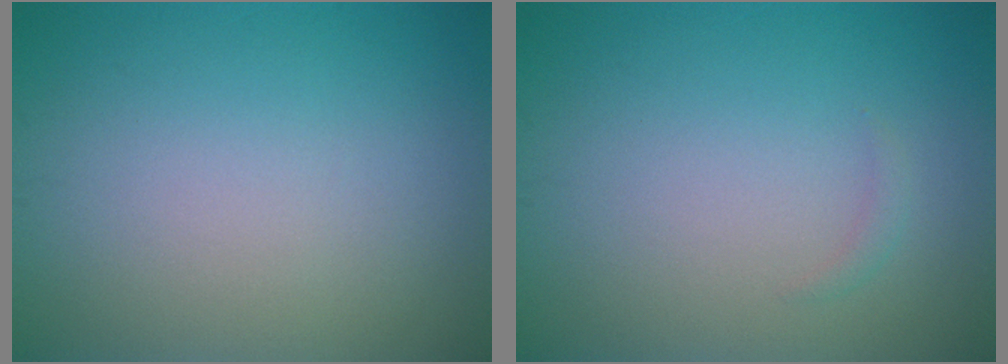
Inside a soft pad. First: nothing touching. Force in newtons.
{"total": 0.6, "press": 0.6, "slide": 0.0}